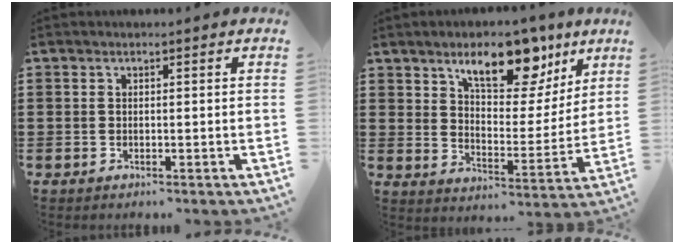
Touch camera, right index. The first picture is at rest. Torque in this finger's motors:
{"motor_torque": [0.78, 0.65, 0.32, 0.18]}